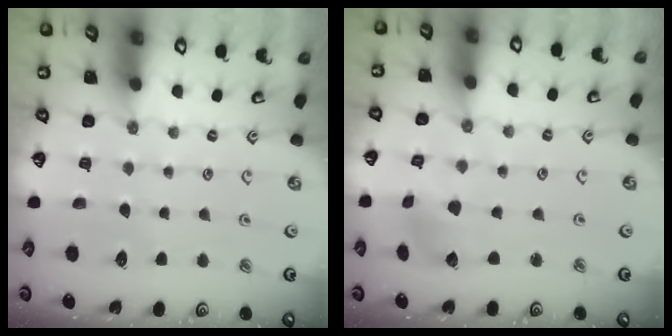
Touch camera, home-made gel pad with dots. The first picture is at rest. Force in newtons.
{"total": 1.4, "press": 1.3, "slide": 0.3}